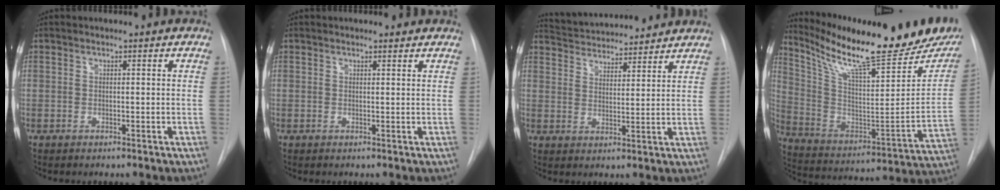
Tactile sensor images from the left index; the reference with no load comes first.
{"total": 1.7, "force": [1.6, 0.5, 0.3], "torque": [-0.011, 0.003, 0.015]}
{"total": 14.0, "force": [13.3, 2.2, 3.7], "torque": [-0.061, 0.026, 0.198]}
{"total": 28.2, "force": [22.7, 4.5, 16.2], "torque": [-0.271, -0.044, 0.329]}